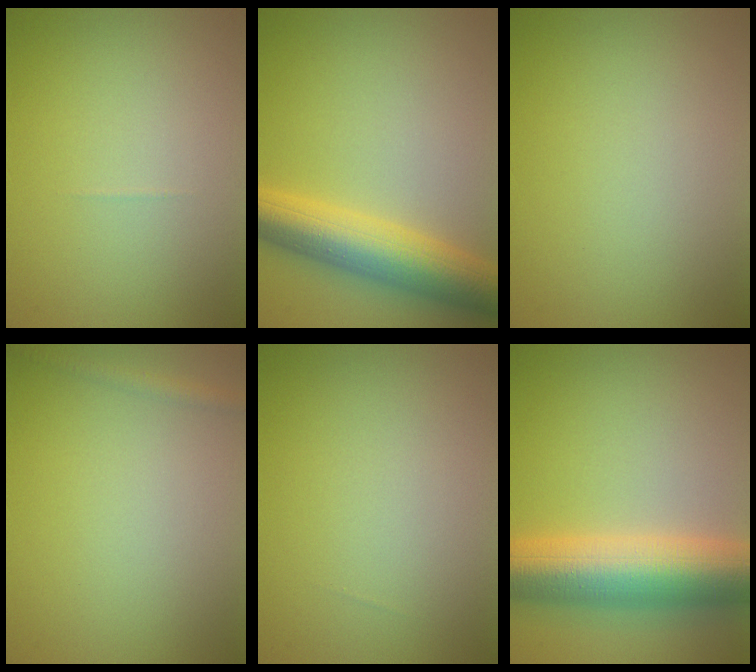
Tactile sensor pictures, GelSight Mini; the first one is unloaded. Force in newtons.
{"total": 7.1, "press": 7.1, "slide": 0.0}
{"total": 0.0}
{"total": 1.1, "press": 1.1, "slide": 0.1}
{"total": 0.0}
{"total": 10.1, "press": 10.1, "slide": 0.2}